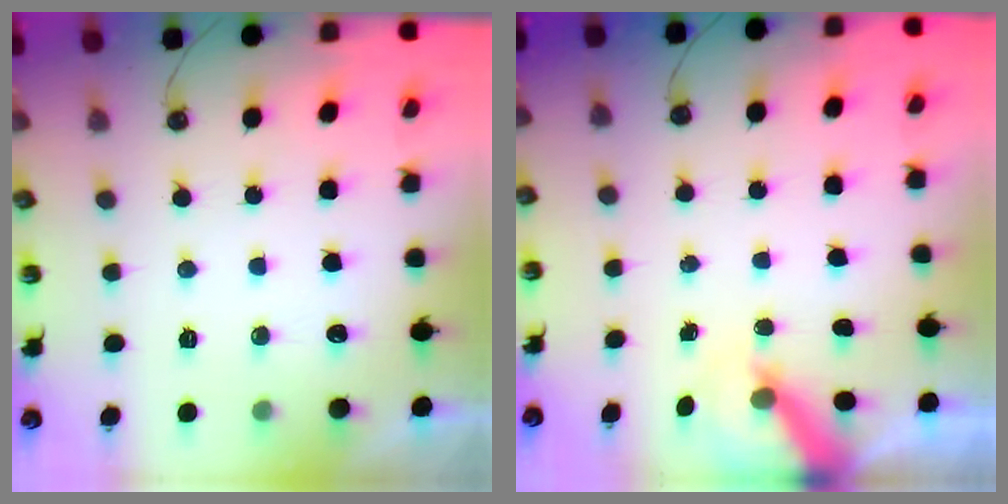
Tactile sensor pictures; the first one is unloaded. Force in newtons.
{"total": 6.0, "press": 6.0, "slide": 0.5}